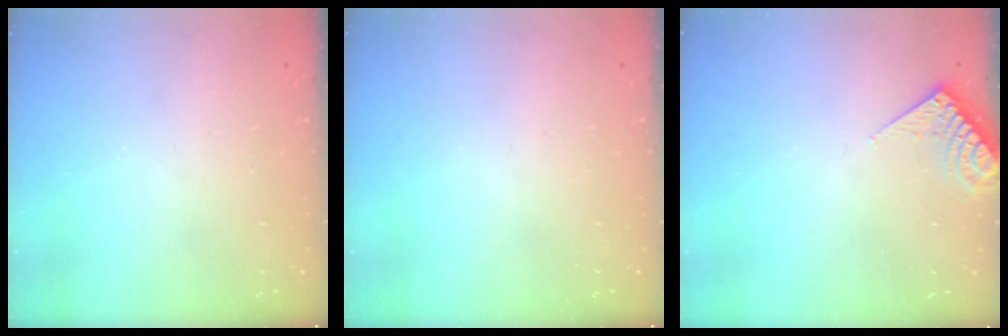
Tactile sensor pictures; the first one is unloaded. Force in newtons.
{"total": 0.0}
{"total": 5.7, "press": 5.6, "slide": 0.6}